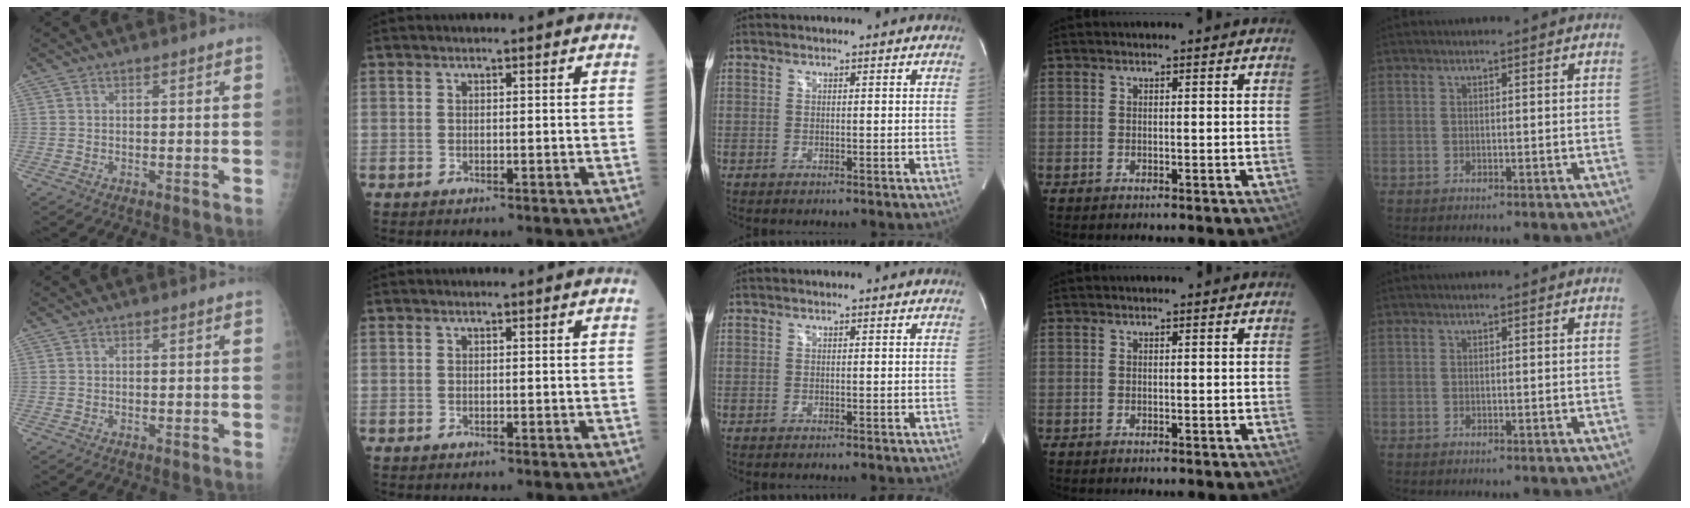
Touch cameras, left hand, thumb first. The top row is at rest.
{}